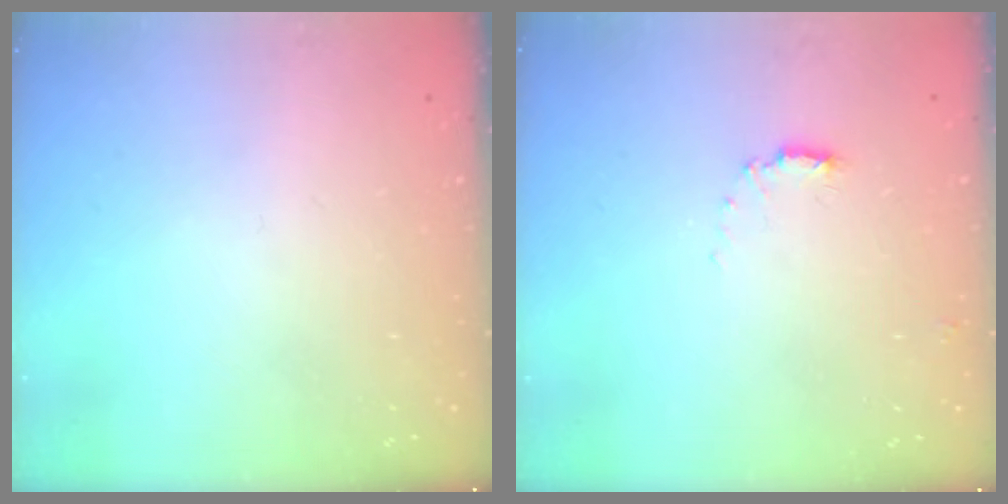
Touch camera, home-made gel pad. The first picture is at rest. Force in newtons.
{"total": 4.1, "press": 4.1, "slide": 0.3}